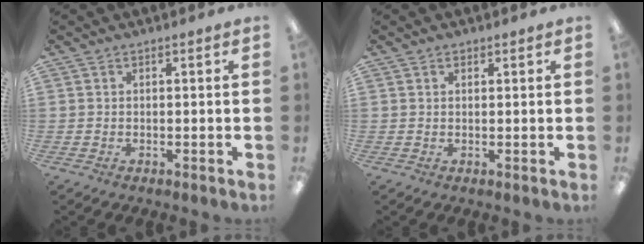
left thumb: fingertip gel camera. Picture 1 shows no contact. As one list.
[{"total": 1.1, "force": [0.7, 0.7, 0.5], "torque": [-0.003, -0.001, 0.010]}]